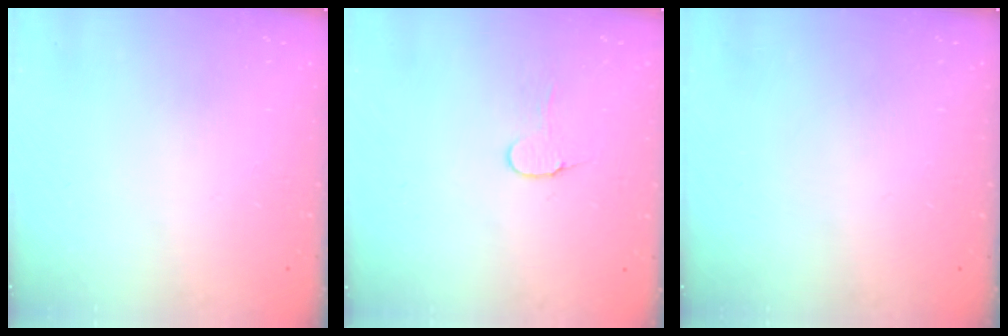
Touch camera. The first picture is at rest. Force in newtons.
{"total": 6.1, "press": 6.1, "slide": 0.5}
{"total": 0.0}